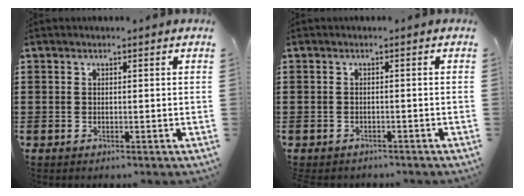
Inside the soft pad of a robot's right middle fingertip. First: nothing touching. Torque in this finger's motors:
{"motor_torque": [1.17, -0.44, 0.31, 0.07]}